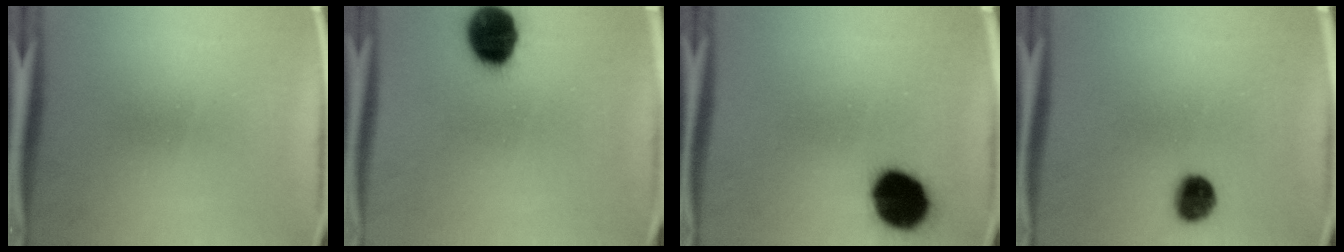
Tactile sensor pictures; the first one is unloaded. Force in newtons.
{"total": 13.9}
{"total": 14.1}
{"total": 6.3}